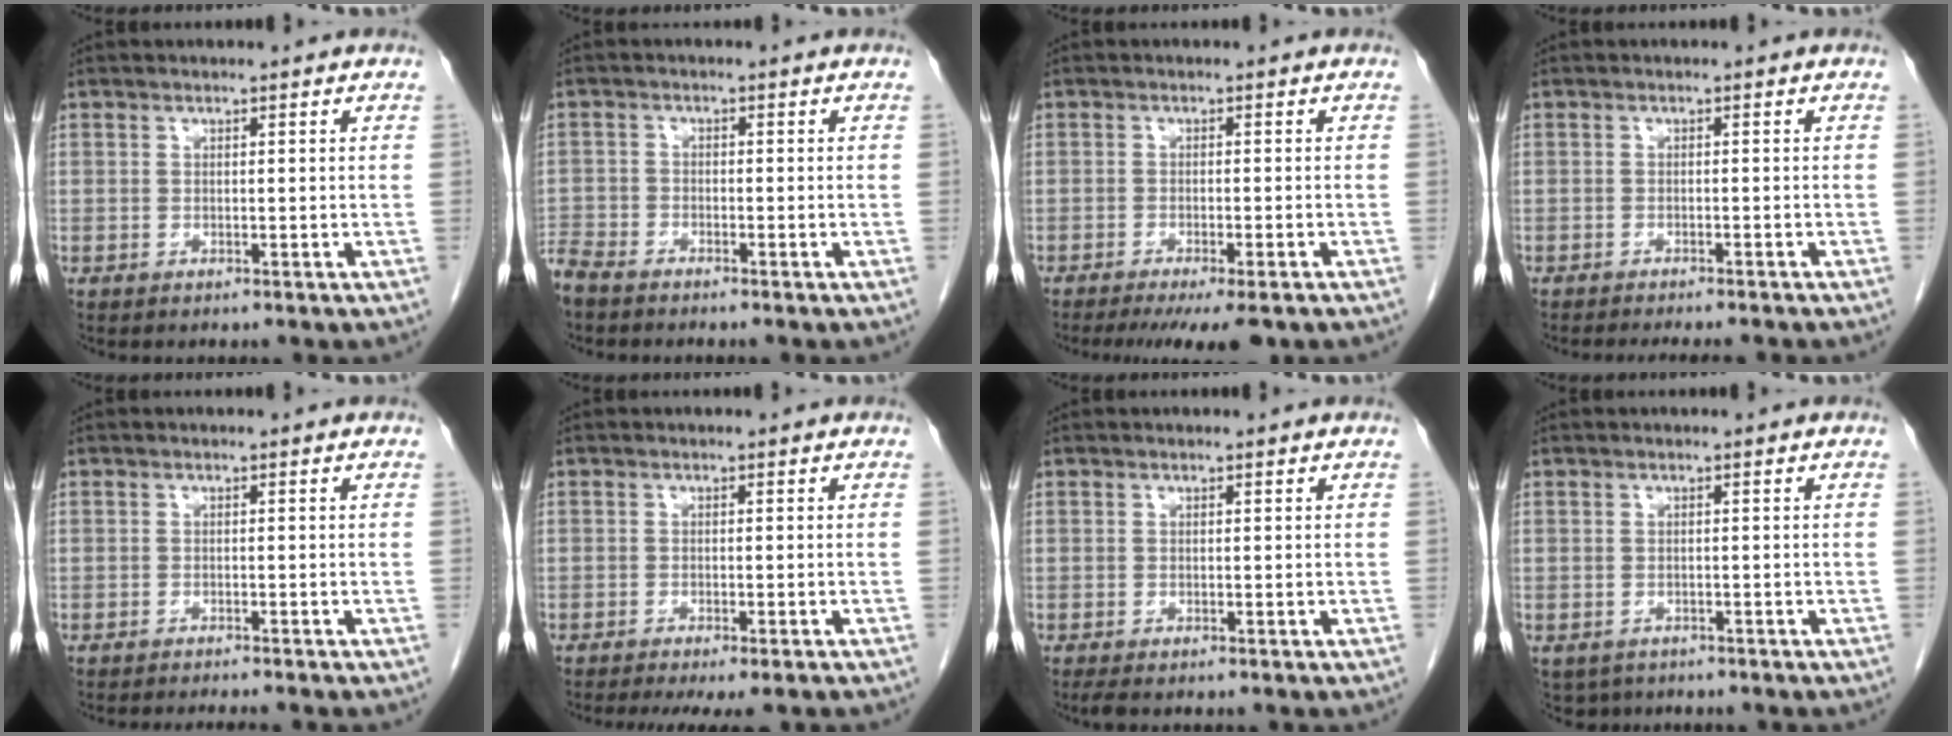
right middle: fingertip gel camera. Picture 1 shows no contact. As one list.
[{"total": 4.5, "force": [-4.1, 1.1, 1.3], "torque": [-0.025, -0.012, -0.082]}, {"total": 8.2, "force": [-6.3, 1.1, 5.1], "torque": [-0.059, -0.014, -0.092]}, {"total": 7.2, "force": [-6.4, 1.1, 3.0], "torque": [-0.032, -0.009, -0.081]}, {"total": 4.3, "force": [-3.9, 0.1, 1.8], "torque": [-0.015, -0.006, -0.052]}, {"total": 7.3, "force": [-5.9, 1.2, 4.1], "torque": [-0.050, -0.011, -0.082]}, {"total": 1.0, "force": [-0.8, 0.1, 0.6], "torque": [-0.012, -0.005, -0.013]}, {"total": 2.9, "force": [-2.2, 1.9, 0.5], "torque": [-0.007, 0.001, -0.031]}]